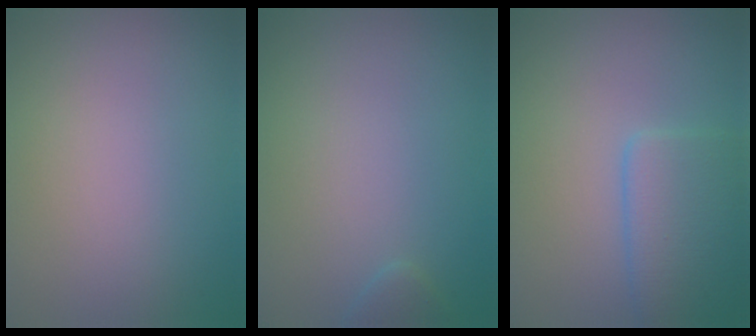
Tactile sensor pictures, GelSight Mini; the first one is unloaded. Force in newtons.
{"total": 0.8, "press": 0.8, "slide": 0.0}
{"total": 4.2, "press": 4.1, "slide": 0.1}